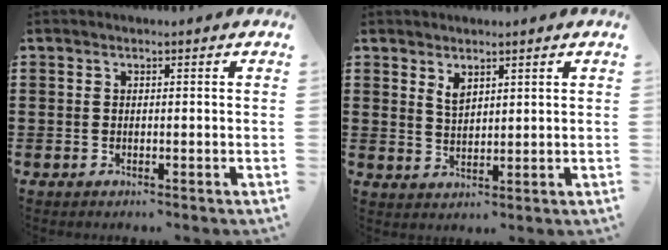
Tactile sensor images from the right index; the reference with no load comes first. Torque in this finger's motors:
{"motor_torque": [0.02, 0.01, 0.05, 0.03]}